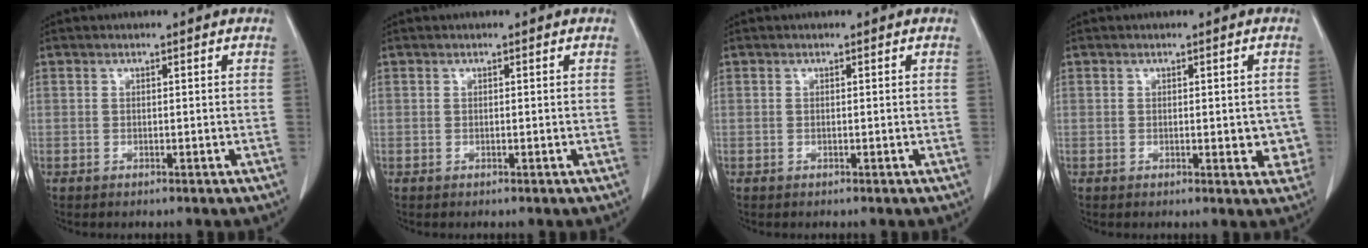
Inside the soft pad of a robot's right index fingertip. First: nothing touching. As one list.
[{"total": 0.0}, {"total": 0.0}, {"total": 3.8, "force": [-0.5, 1.7, 3.3], "torque": [-0.024, -0.002, -0.005]}]